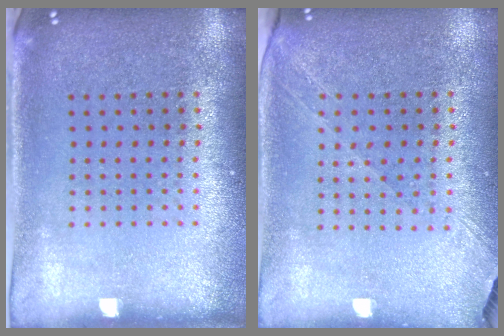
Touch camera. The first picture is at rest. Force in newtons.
{"total": 1.4, "press": 1.2, "slide": 0.8}